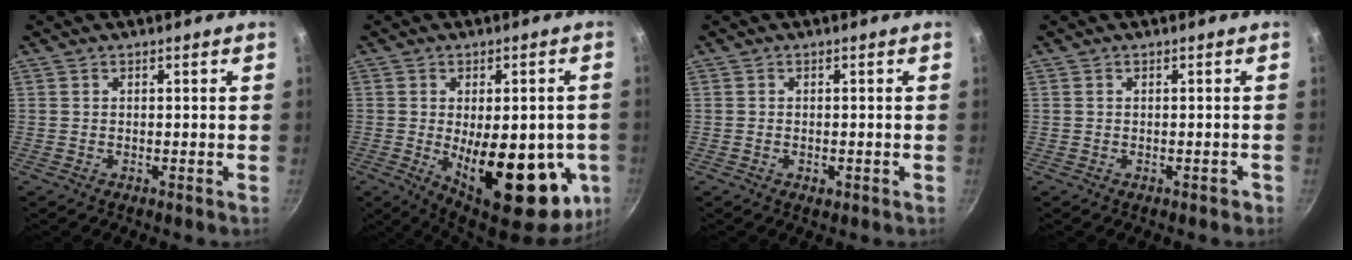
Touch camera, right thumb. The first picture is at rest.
{"total": 23.3, "force": [-4.6, 10.3, 20.4], "torque": [-0.242, -0.019, -0.044]}
{"total": 1.4, "force": [-0.6, 0.9, 0.9], "torque": [-0.013, -0.001, -0.009]}
{"total": 0.8, "force": [-0.5, 0.5, 0.4], "torque": [0.003, 0.013, 0.002]}